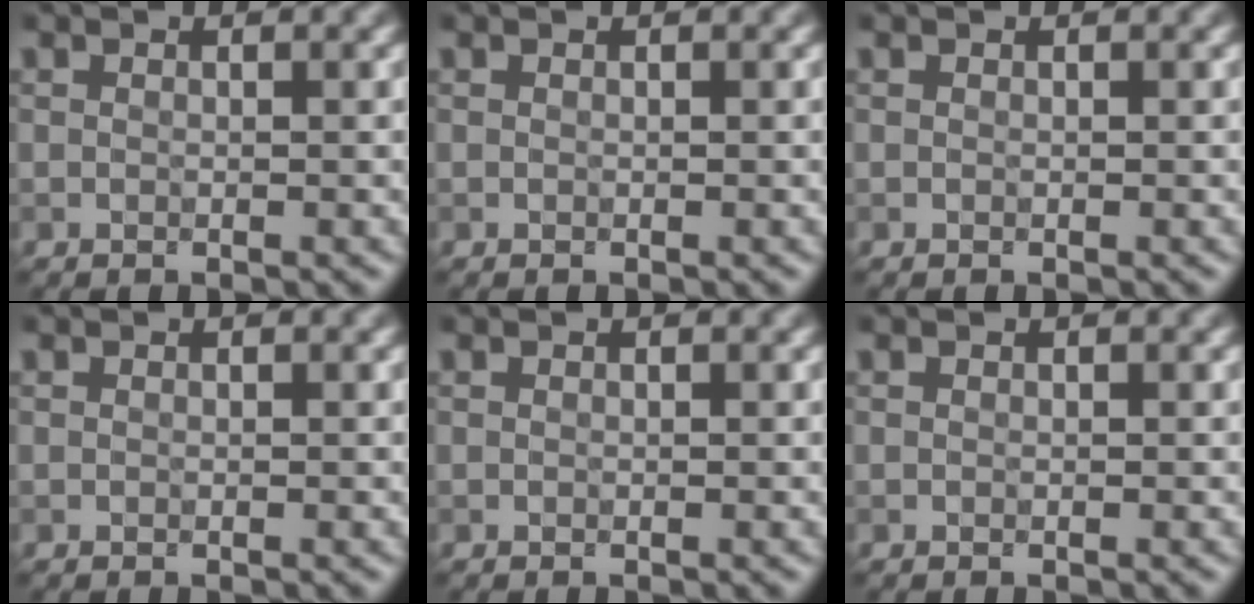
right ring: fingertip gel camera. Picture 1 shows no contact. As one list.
[{"total": 0.0}, {"total": 0.0}, {"total": 0.0}, {"total": 0.0}, {"total": 0.0}]